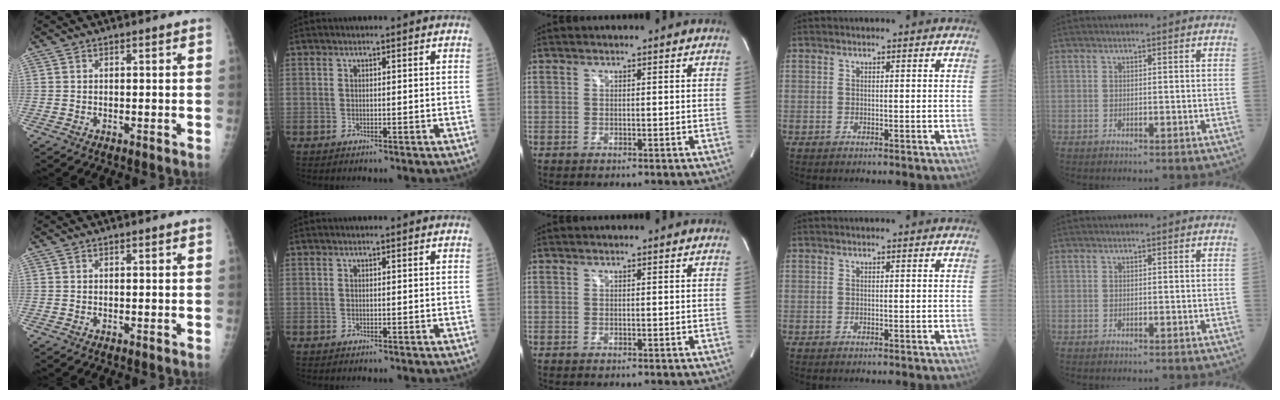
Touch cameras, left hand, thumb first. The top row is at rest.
{}